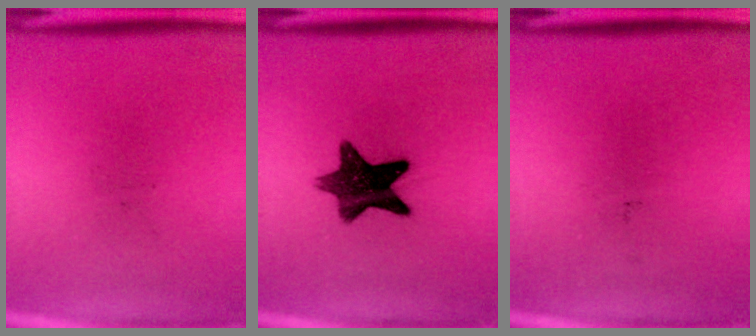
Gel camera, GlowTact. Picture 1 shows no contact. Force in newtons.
{"total": 11.2}
{"total": 0.0}